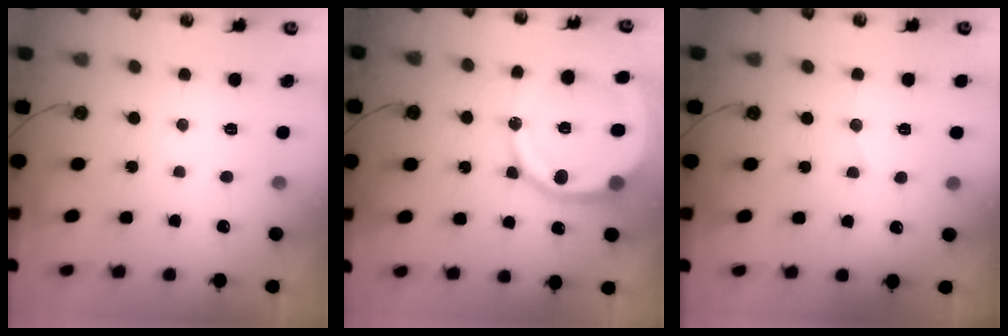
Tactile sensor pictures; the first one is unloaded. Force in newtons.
{"total": 17.0, "press": 16.9, "slide": 1.7}
{"total": 4.8, "press": 4.6, "slide": 1.6}